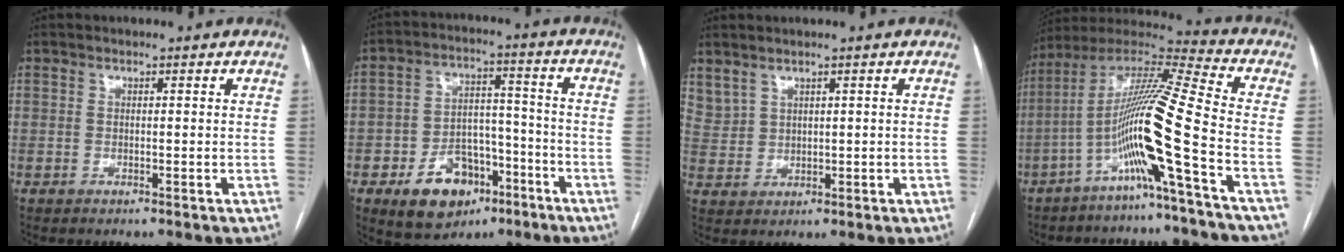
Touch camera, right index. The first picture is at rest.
{"total": 12.2, "force": [-6.3, 7.8, 6.9], "torque": [-0.110, 0.022, -0.094]}
{"total": 3.4, "force": [2.7, 1.9, 0.9], "torque": [-0.026, 0.006, 0.069]}
{"total": 15.2, "force": [-5.7, -2.1, 13.9], "torque": [-0.269, 0.005, -0.117]}